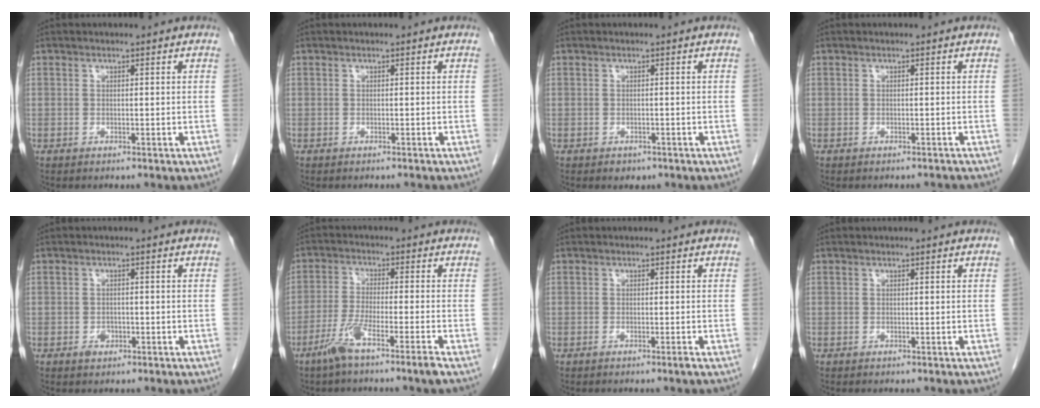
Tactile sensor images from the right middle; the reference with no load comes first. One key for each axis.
{"total": 0.7, "fx": -0.7, "fy": -0.1, "fz": 0.1, "tx": -0.003, "ty": -0.001, "tz": -0.011}
{"total": 1.3, "fx": -0.8, "fy": 0.9, "fz": 0.5, "tx": -0.008, "ty": 0.001, "tz": -0.005}
{"total": 1.3, "fx": -1.2, "fy": 0.1, "fz": 0.1, "tx": -0.005, "ty": -0.003, "tz": -0.016}
{"total": 1.7, "fx": -0.8, "fy": 1.3, "fz": 0.9, "tx": -0.012, "ty": 0.004, "tz": -0.008}
{"total": 6.5, "fx": -4.2, "fy": -0.6, "fz": 4.9, "tx": -0.093, "ty": -0.012, "tz": -0.086}
{"total": 0.8, "fx": -0.5, "fy": -0.2, "fz": 0.5, "tx": -0.008, "ty": 0.001, "tz": -0.011}
{"total": 0.0}